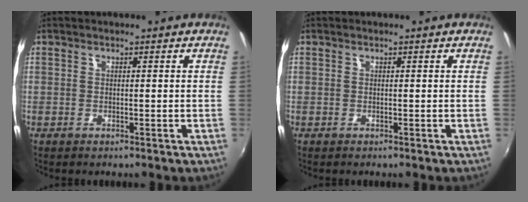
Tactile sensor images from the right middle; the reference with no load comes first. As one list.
[{"total": 0.0}]